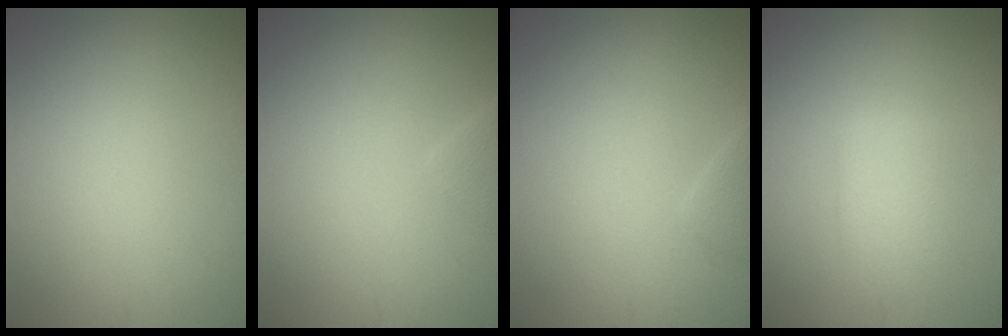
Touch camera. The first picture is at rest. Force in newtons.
{"total": 1.0, "press": 1.0, "slide": 0.1}
{"total": 1.0, "press": 1.0, "slide": 0.1}
{"total": 2.4, "press": 2.3, "slide": 0.5}